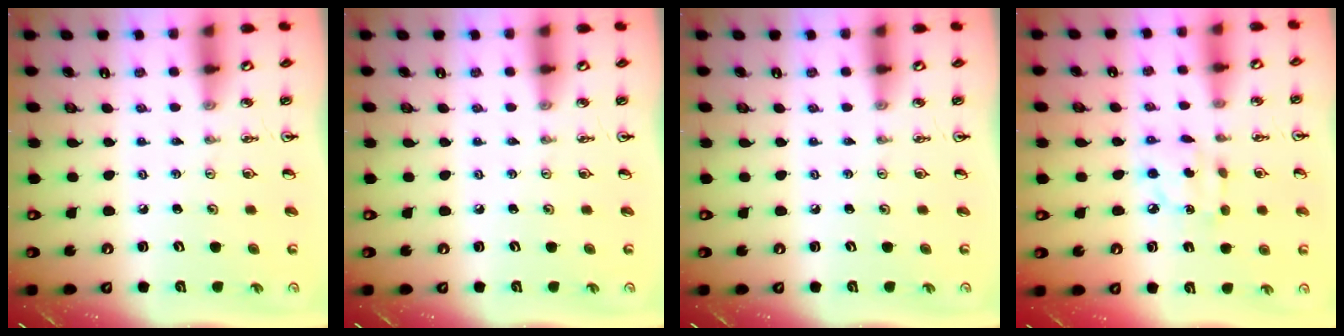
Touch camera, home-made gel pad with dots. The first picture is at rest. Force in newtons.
{"total": 0.0}
{"total": 0.0}
{"total": 5.3, "press": 5.3, "slide": 0.1}